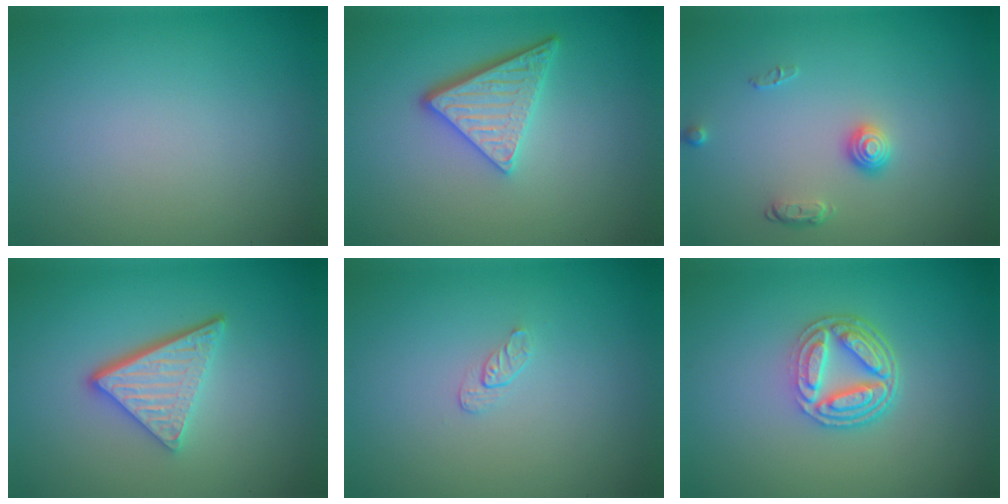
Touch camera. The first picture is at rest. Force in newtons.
{"total": 4.3, "press": 3.4, "slide": 2.6}
{"total": 1.7, "press": 1.4, "slide": 1.0}
{"total": 4.8, "press": 3.4, "slide": 3.3}
{"total": 0.8, "press": 0.5, "slide": 0.7}
{"total": 5.0, "press": 3.7, "slide": 3.4}